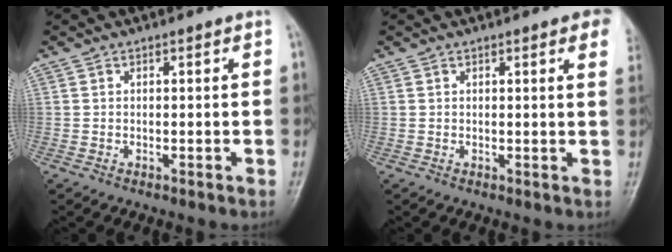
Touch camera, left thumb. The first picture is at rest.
{"total": 4.5, "force": [2.6, 0.9, 3.6], "torque": [-0.027, -0.001, 0.021]}